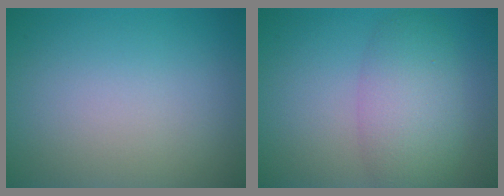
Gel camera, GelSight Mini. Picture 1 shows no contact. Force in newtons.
{"total": 5.1, "press": 5.1, "slide": 0.4}